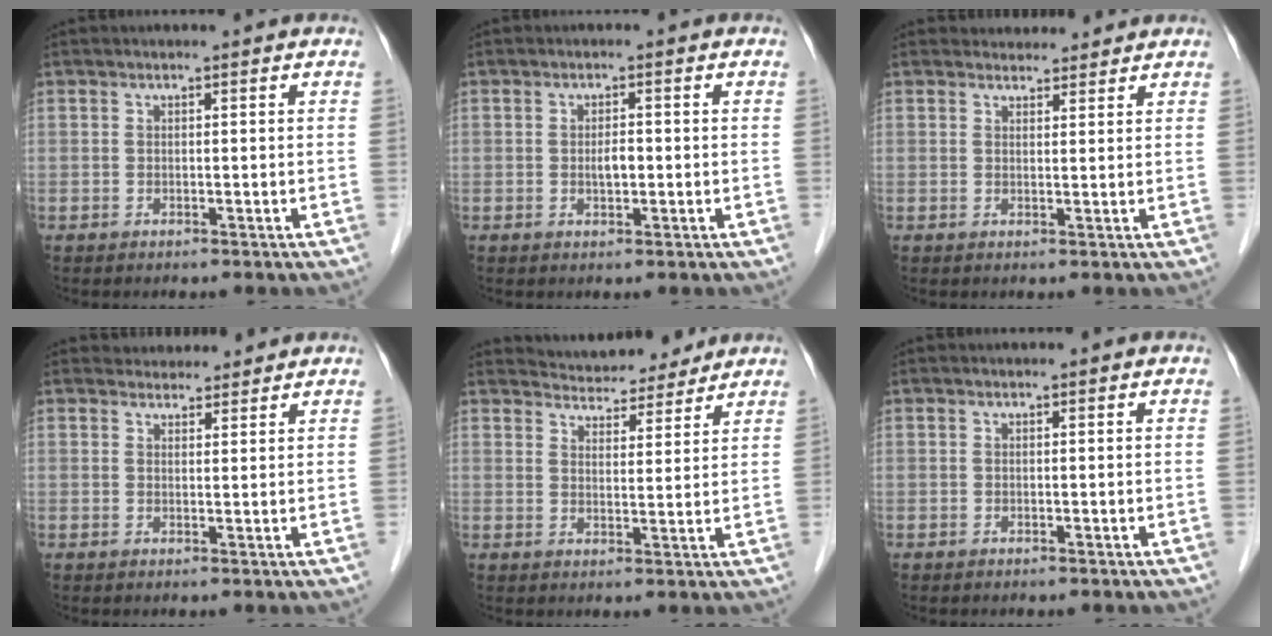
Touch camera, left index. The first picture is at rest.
{"total": 2.0, "force": [-0.4, 0.8, 1.8], "torque": [-0.032, 0.001, -0.005]}
{"total": 3.6, "force": [3.4, 1.2, 0.1], "torque": [0.001, 0.010, 0.045]}
{"total": 3.7, "force": [3.5, 1.2, 0.1], "torque": [0.001, 0.013, 0.049]}
{"total": 8.2, "force": [7.9, 1.9, 1.1], "torque": [-0.017, 0.008, 0.112]}
{"total": 0.0}